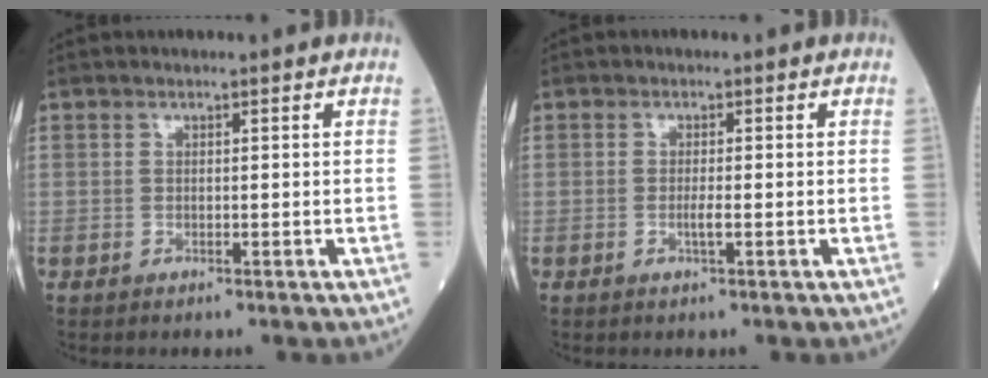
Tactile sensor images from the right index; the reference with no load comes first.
{"total": 1.2, "force": [-0.4, 0.0, 1.2], "torque": [-0.026, -0.003, -0.008]}